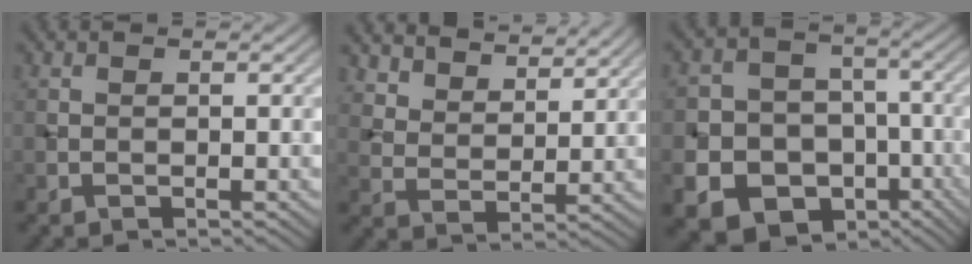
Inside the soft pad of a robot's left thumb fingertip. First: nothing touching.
{"total": 6.9, "force": [5.9, 2.5, 2.4], "torque": [-0.062, -0.025, 0.135]}
{"total": 16.9, "force": [-7.2, 14.4, 5.2], "torque": [-0.142, -0.052, -0.120]}